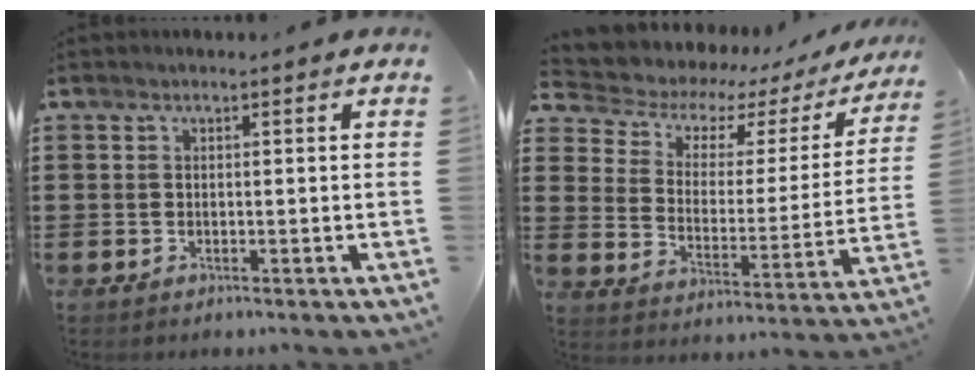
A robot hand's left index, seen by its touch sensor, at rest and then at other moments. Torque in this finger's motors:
{"motor_torque": [2.14, 0.00, 0.04, -0.12]}